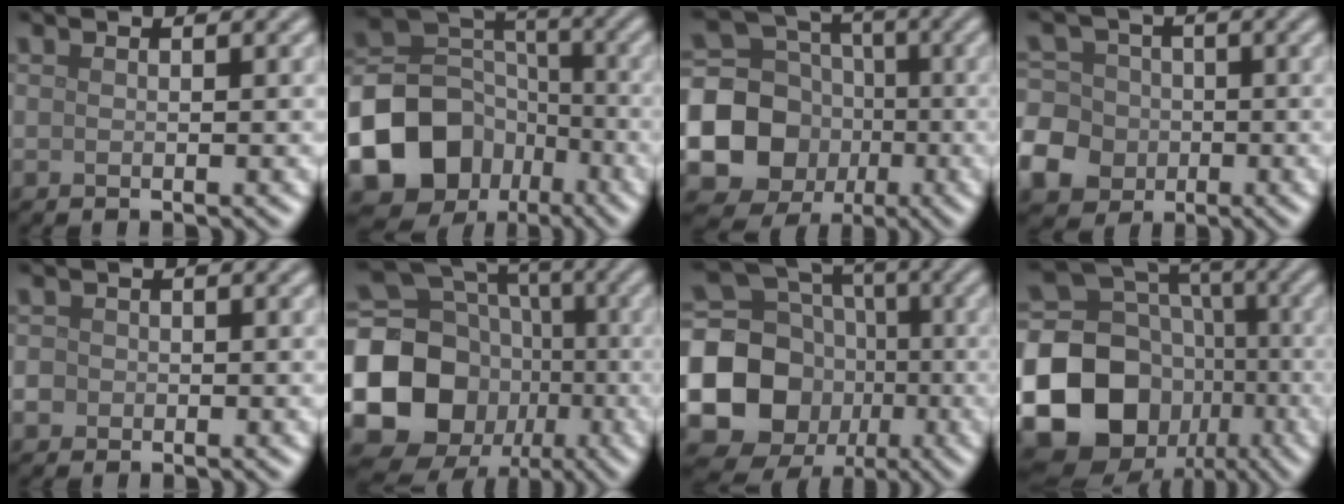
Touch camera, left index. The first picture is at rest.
{"total": 15.9, "force": [-7.1, 13.0, 5.9], "torque": [-0.146, -0.029, -0.138]}
{"total": 13.3, "force": [-2.6, 12.2, 4.5], "torque": [-0.111, -0.024, -0.063]}
{"total": 7.7, "force": [-2.9, 6.7, 2.4], "torque": [-0.060, -0.009, -0.080]}
{"total": 2.2, "force": [-0.6, 2.0, 0.6], "torque": [-0.005, 0.006, -0.018]}
{"total": 18.0, "force": [-3.6, 16.0, 7.5], "torque": [-0.181, 0.000, -0.093]}
{"total": 16.2, "force": [-2.5, 14.7, 6.2], "torque": [-0.156, -0.004, -0.075]}
{"total": 20.7, "force": [-6.2, 17.8, 8.5], "torque": [-0.206, -0.028, -0.130]}